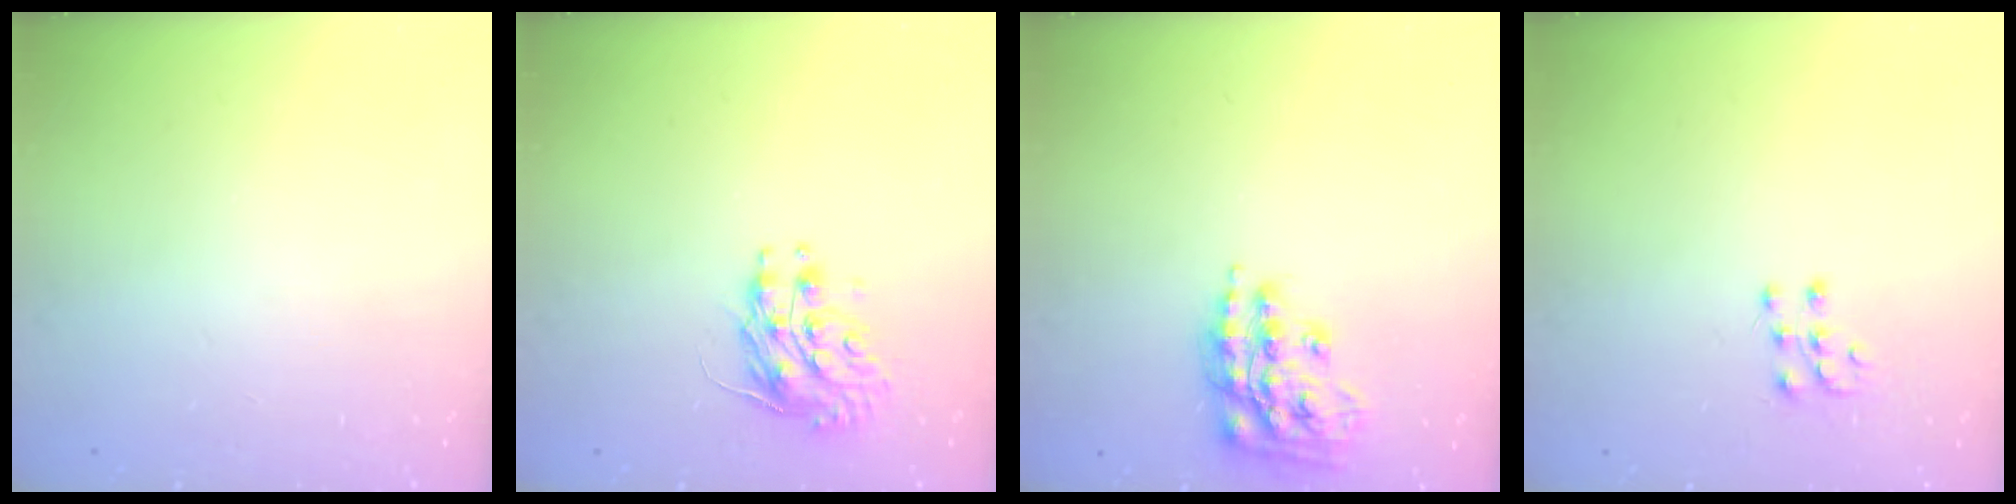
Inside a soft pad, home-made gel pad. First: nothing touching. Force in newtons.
{"total": 8.9, "press": 8.9, "slide": 0.3}
{"total": 15.2, "press": 15.1, "slide": 0.8}
{"total": 6.0, "press": 5.9, "slide": 0.4}